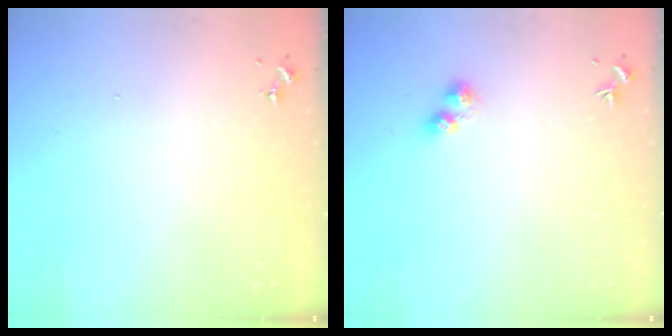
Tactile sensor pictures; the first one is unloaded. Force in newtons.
{"total": 3.9, "press": 3.8, "slide": 0.5}